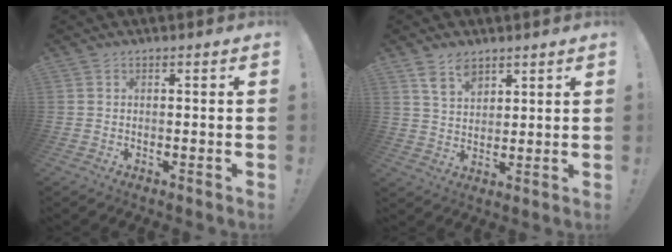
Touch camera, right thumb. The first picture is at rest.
{"total": 7.3, "force": [4.9, 4.2, 3.5], "torque": [-0.058, -0.024, 0.093]}